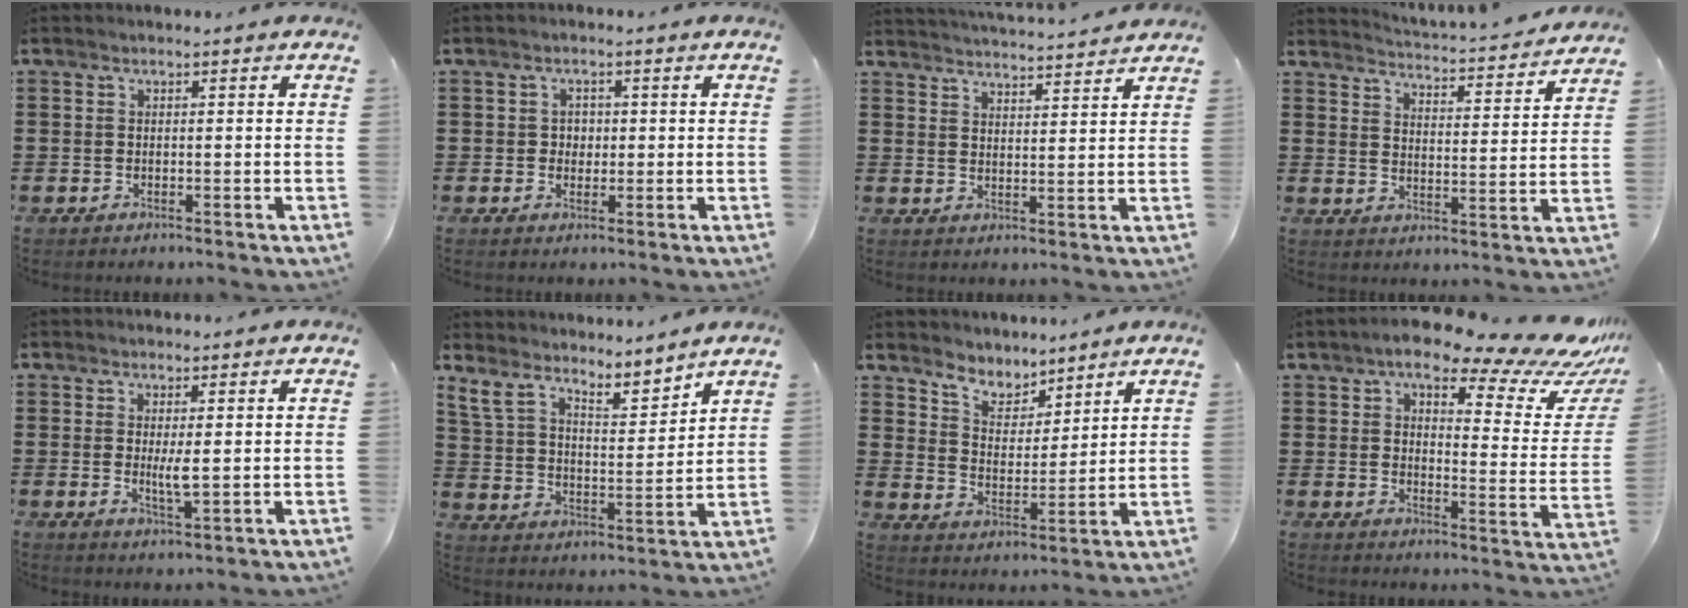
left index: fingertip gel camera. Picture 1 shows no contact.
{"total": 1.7, "force": [0.1, 1.6, 0.5], "torque": [-0.009, 0.005, -0.002]}
{"total": 3.4, "force": [3.3, -0.5, -0.1], "torque": [-0.009, -0.024, 0.058]}
{"total": 3.4, "force": [3.4, -0.4, 0.2], "torque": [-0.019, -0.038, 0.050]}
{"total": 3.2, "force": [0.4, 0.5, 3.1], "torque": [-0.052, -0.006, 0.005]}
{"total": 6.2, "force": [5.7, 1.2, 2.1], "torque": [-0.067, -0.041, 0.097]}
{"total": 5.2, "force": [4.8, 2.0, 0.4], "torque": [-0.036, -0.021, 0.086]}
{"total": 11.7, "force": [9.1, 3.1, 6.7], "torque": [-0.117, -0.052, 0.149]}